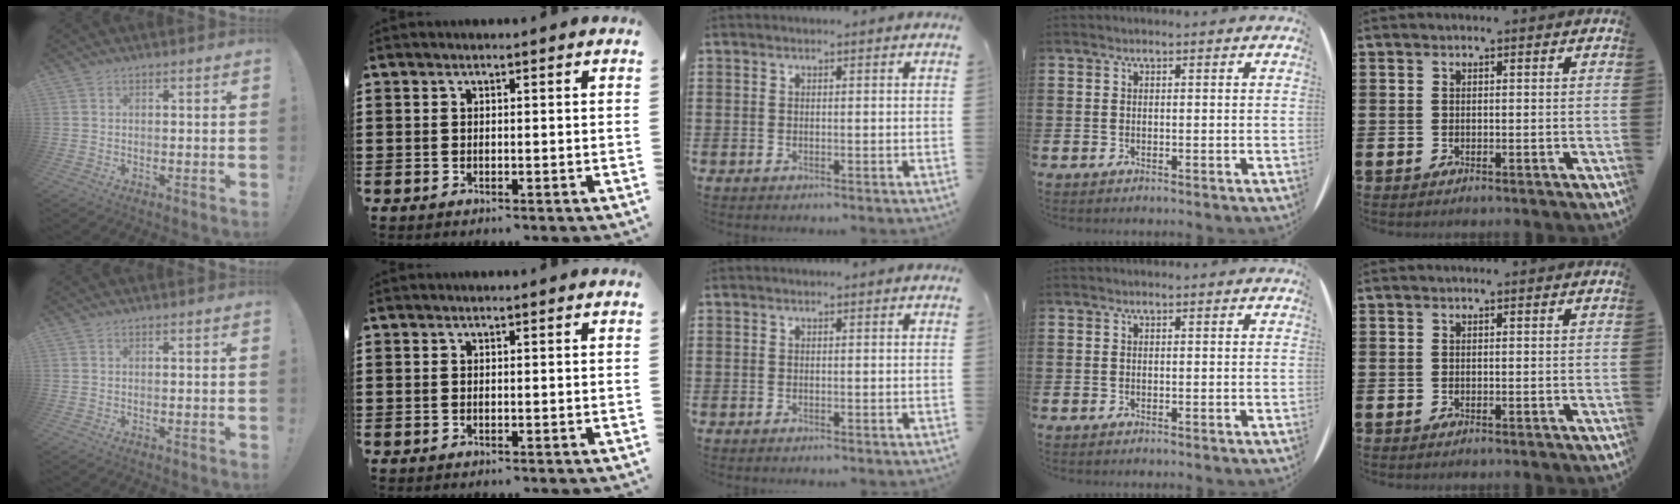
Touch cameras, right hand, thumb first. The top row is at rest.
{}